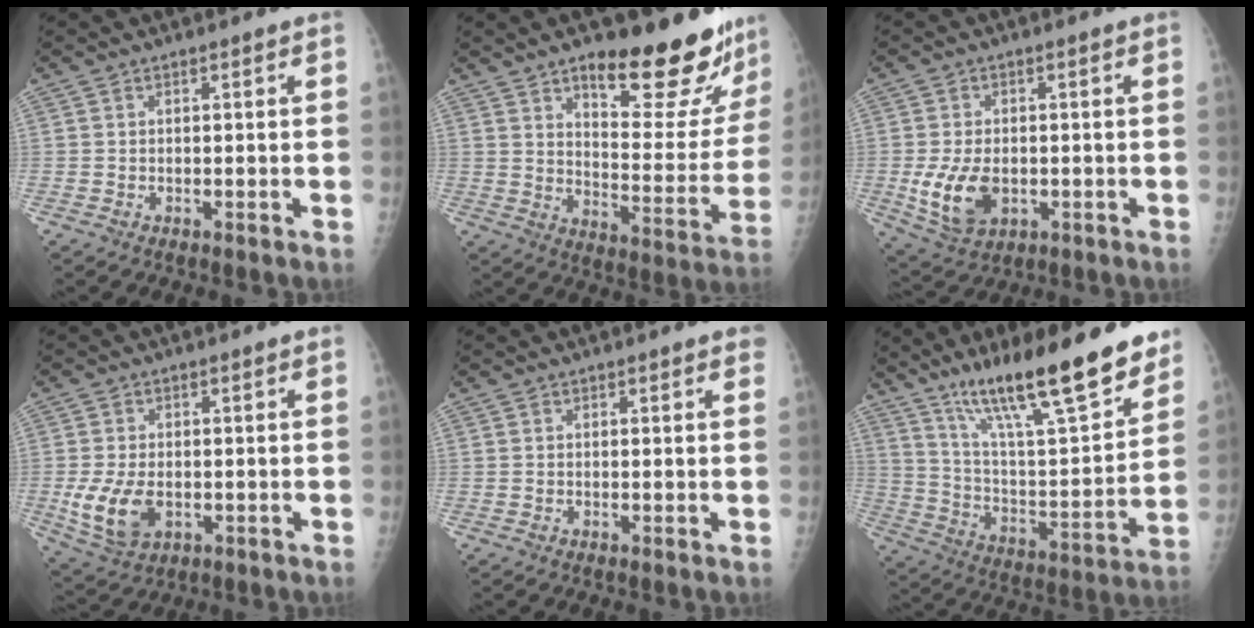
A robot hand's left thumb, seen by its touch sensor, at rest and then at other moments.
{"total": 21.6, "force": [15.6, 6.8, 13.4], "torque": [-0.133, -0.108, 0.219]}
{"total": 9.1, "force": [-1.4, 5.9, 6.8], "torque": [-0.127, -0.008, -0.011]}
{"total": 8.6, "force": [-1.5, 5.4, 6.5], "torque": [-0.131, -0.008, -0.015]}
{"total": 1.3, "force": [0.9, 0.3, 0.9], "torque": [-0.007, 0.004, 0.008]}
{"total": 25.0, "force": [17.5, 5.0, 17.2], "torque": [-0.257, -0.074, 0.298]}